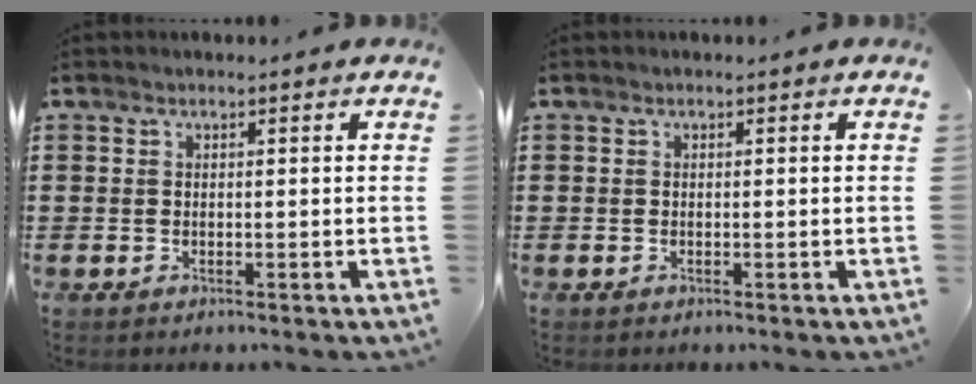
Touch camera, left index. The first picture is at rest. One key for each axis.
{"total": 0.0}